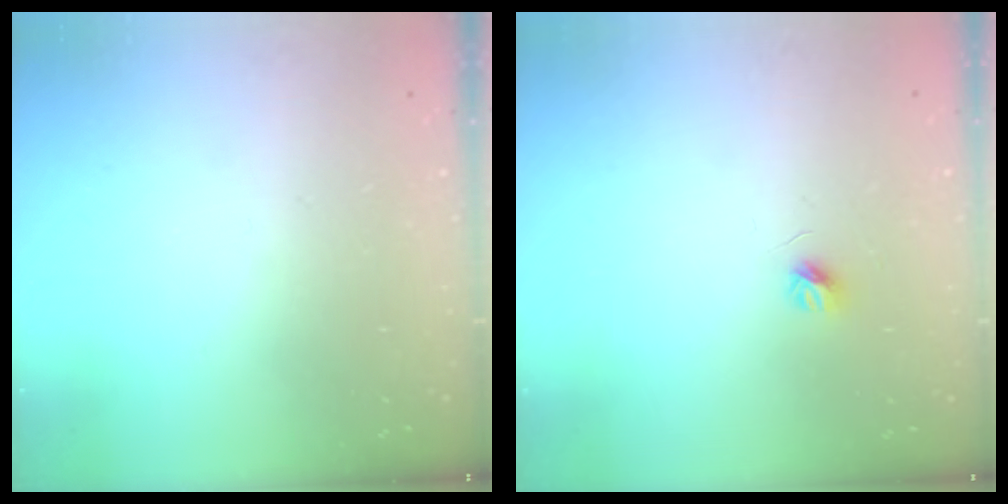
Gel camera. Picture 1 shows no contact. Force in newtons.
{"total": 3.6, "press": 3.6, "slide": 0.4}